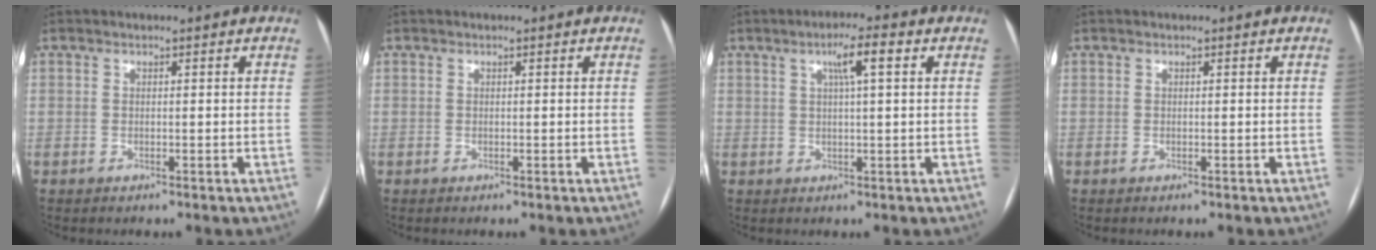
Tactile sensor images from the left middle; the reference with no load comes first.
{"total": 0.0}
{"total": 4.7, "force": [1.7, 0.2, 4.3], "torque": [-0.075, 0.009, 0.028]}
{"total": 0.0}